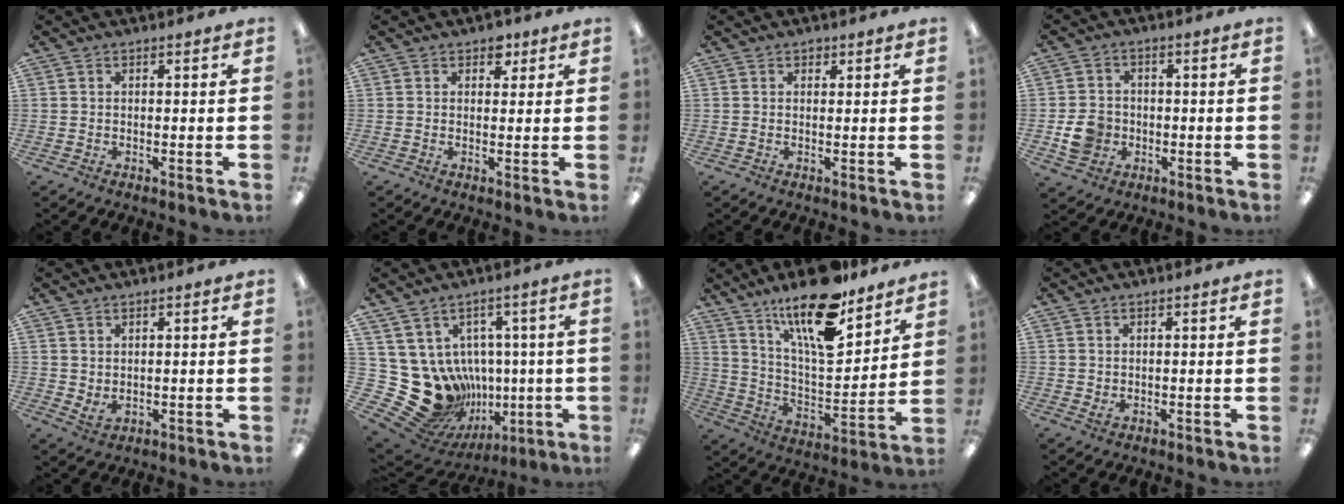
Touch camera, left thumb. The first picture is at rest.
{"total": 3.2, "force": [2.0, 2.1, 1.4], "torque": [-0.008, -0.005, 0.031]}
{"total": 1.1, "force": [0.8, 0.7, 0.4], "torque": [0.000, -0.001, 0.012]}
{"total": 6.7, "force": [-1.6, 5.8, 2.8], "torque": [-0.046, 0.009, -0.028]}
{"total": 2.4, "force": [1.7, 1.2, 1.1], "torque": [-0.016, -0.009, 0.030]}
{"total": 21.0, "force": [-3.6, 17.7, 10.6], "torque": [-0.224, -0.015, -0.003]}
{"total": 19.4, "force": [13.9, 6.2, 12.1], "torque": [-0.216, -0.084, 0.235]}
{"total": 1.2, "force": [0.5, 0.7, 0.8], "torque": [-0.008, -0.003, 0.007]}